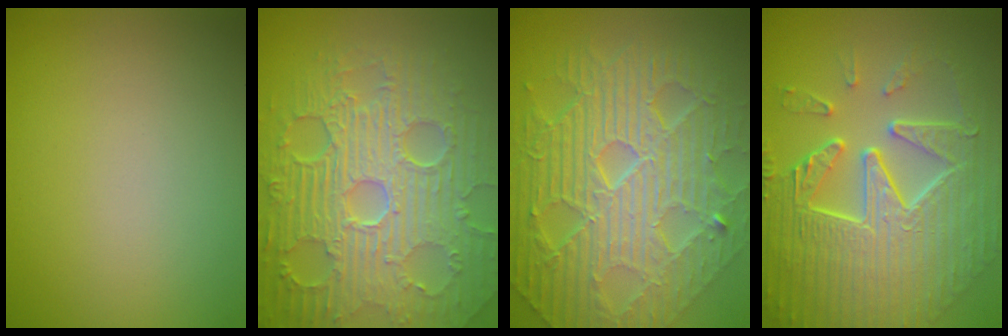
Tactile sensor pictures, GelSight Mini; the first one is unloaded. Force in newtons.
{"total": 11.2, "press": 7.4, "slide": 8.5}
{"total": 11.5, "press": 7.6, "slide": 8.6}
{"total": 10.0, "press": 6.8, "slide": 7.3}